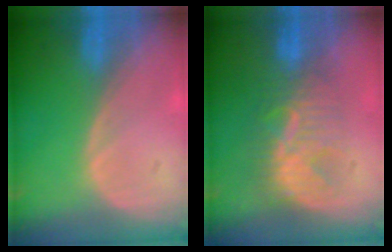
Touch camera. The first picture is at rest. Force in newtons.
{"total": 7.7, "press": 7.4, "slide": 2.3}